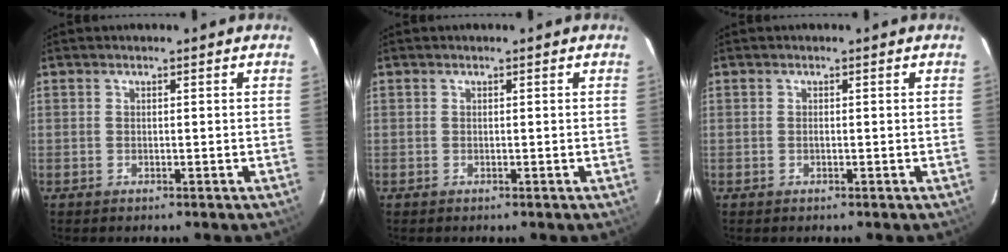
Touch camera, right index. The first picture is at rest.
{"total": 0.0}
{"total": 0.0}